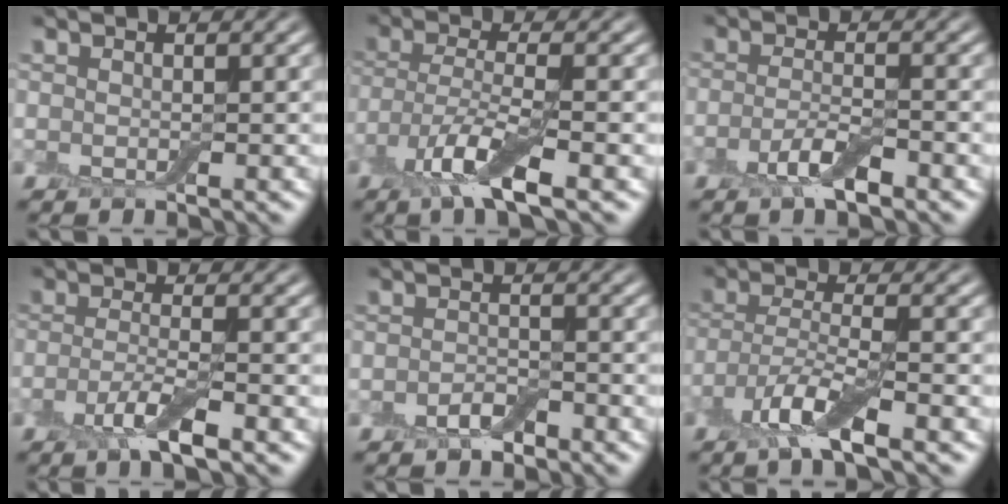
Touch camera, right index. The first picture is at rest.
{"total": 5.2, "force": [-2.5, 1.3, 4.4], "torque": [-0.094, -0.007, -0.054]}
{"total": 3.1, "force": [-1.6, 0.9, 2.4], "torque": [-0.052, 0.001, -0.036]}
{"total": 3.4, "force": [-1.7, 0.7, 2.9], "torque": [-0.060, -0.005, -0.038]}
{"total": 1.7, "force": [-1.1, 0.8, 1.0], "torque": [-0.020, 0.003, -0.022]}
{"total": 4.8, "force": [-2.7, 1.1, 3.8], "torque": [-0.080, -0.006, -0.062]}